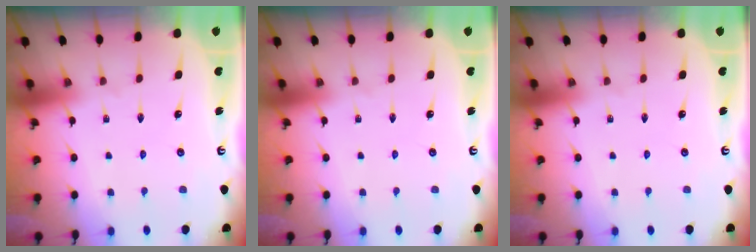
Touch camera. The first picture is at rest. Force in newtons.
{"total": 0.0}
{"total": 0.0}